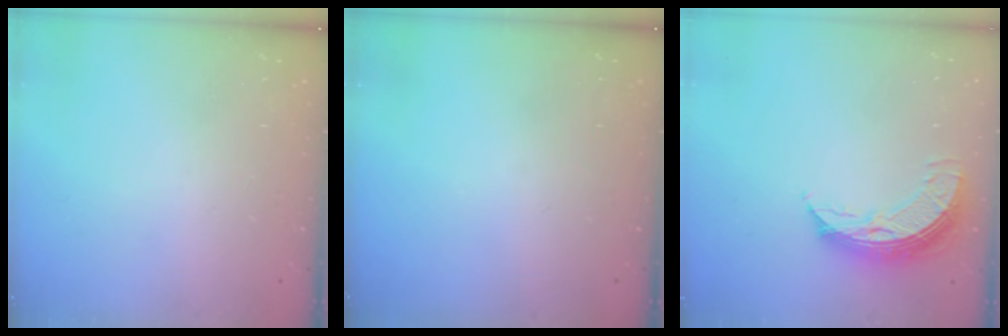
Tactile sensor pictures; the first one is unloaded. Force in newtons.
{"total": 0.0}
{"total": 8.7, "press": 8.6, "slide": 0.9}